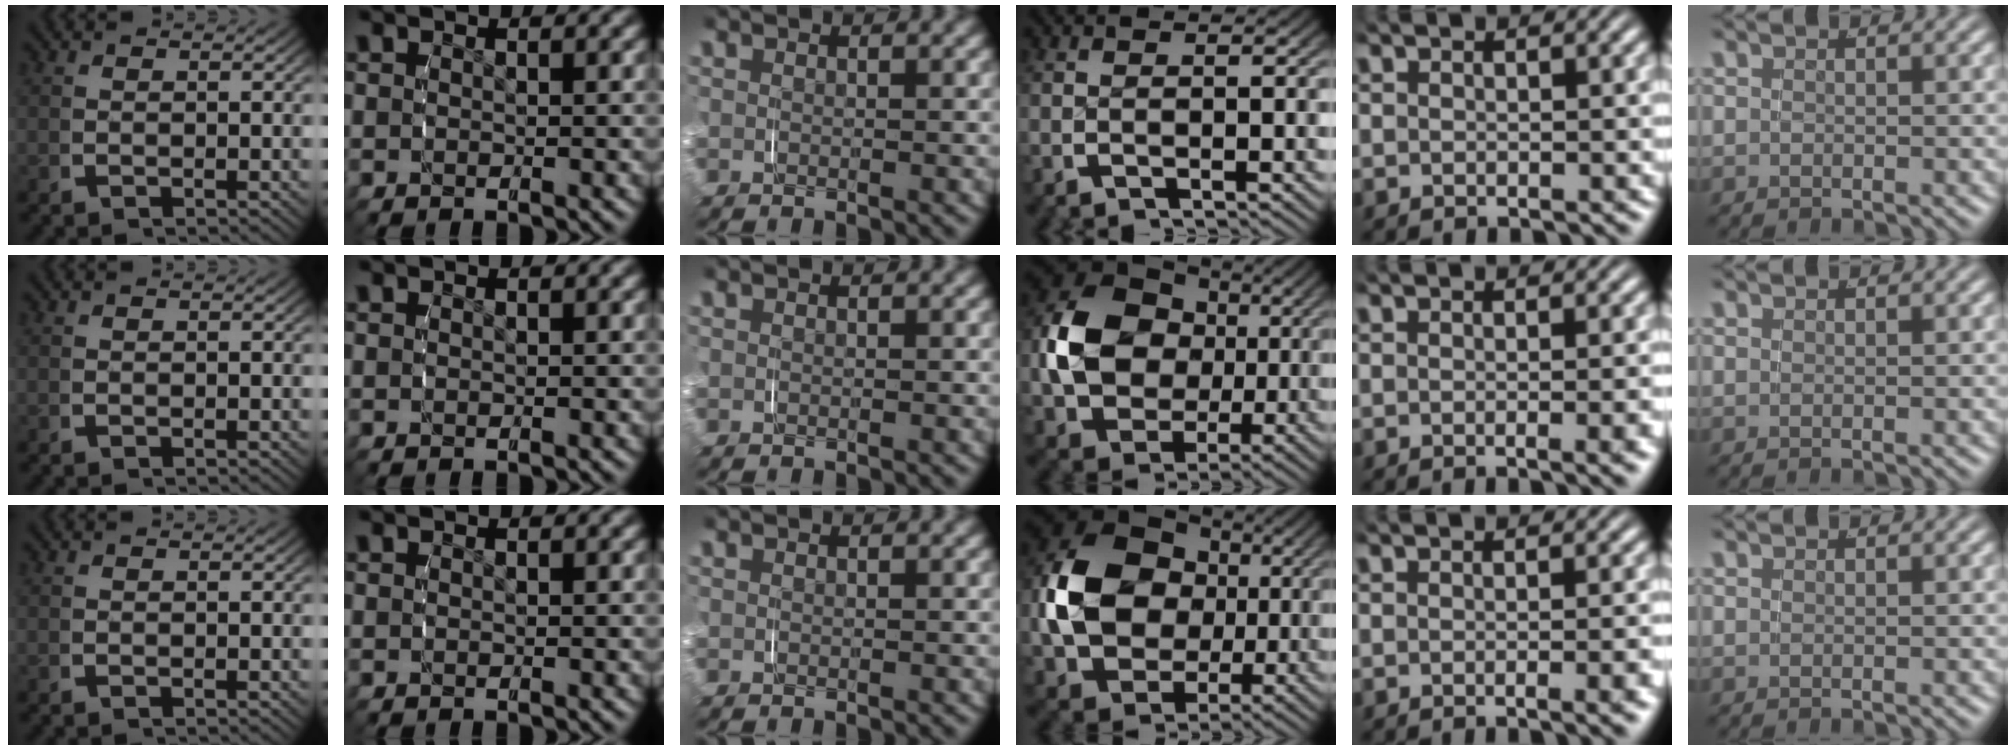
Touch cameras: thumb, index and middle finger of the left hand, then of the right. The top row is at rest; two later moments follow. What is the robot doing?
{"motion": "grasp_and_lifting", "object": "paper"}